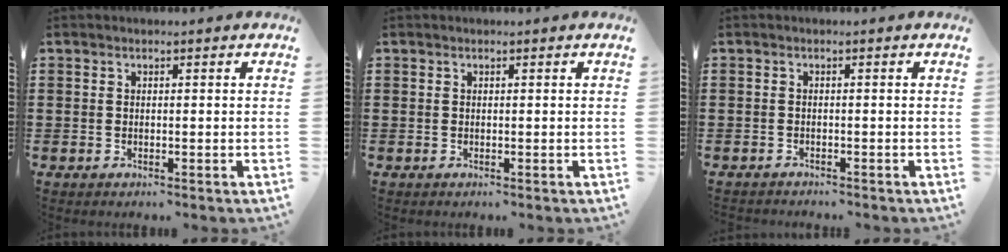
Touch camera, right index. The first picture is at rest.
{"total": 0.0}
{"total": 0.9, "force": [-0.9, 0.1, 0.0], "torque": [-0.003, 0.000, -0.020]}